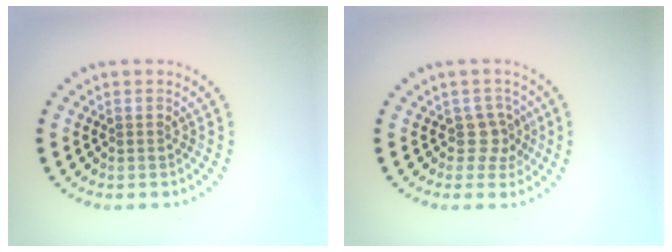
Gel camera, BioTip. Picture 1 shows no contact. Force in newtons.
{"total": 2.0, "press": 1.4, "slide": 1.4}